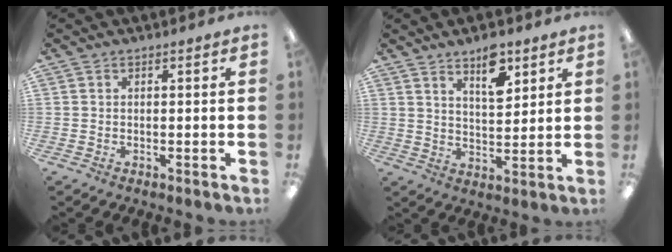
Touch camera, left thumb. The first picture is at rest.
{"total": 8.8, "force": [5.9, 3.8, 5.2], "torque": [-0.067, -0.033, 0.099]}